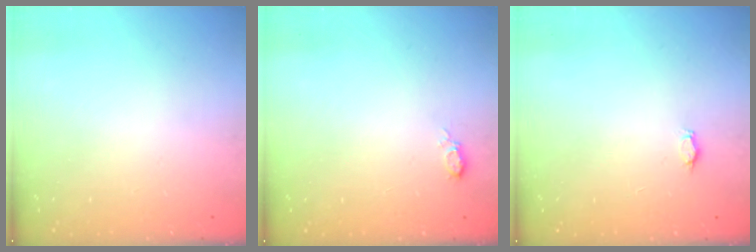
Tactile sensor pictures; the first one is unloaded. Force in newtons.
{"total": 5.0, "press": 5.0, "slide": 0.7}
{"total": 2.2, "press": 2.2, "slide": 0.3}